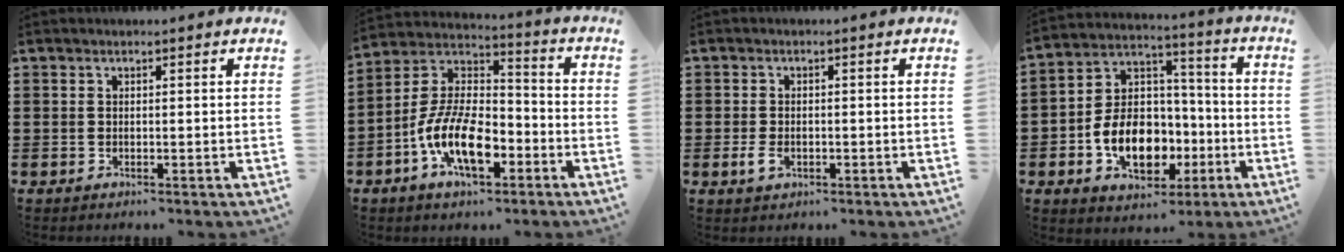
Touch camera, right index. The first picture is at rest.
{"total": 12.0, "force": [-5.5, 5.5, 9.2], "torque": [-0.210, -0.001, -0.106]}
{"total": 2.3, "force": [-0.8, 1.2, 1.7], "torque": [-0.048, -0.008, -0.018]}
{"total": 12.0, "force": [-4.2, 8.2, 7.7], "torque": [-0.164, 0.013, -0.072]}